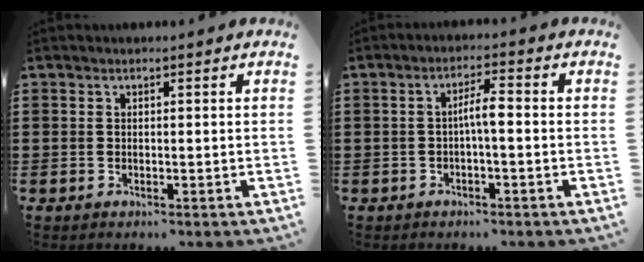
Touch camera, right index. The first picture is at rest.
{"total": 3.3, "force": [-0.5, 0.5, 3.3], "torque": [-0.061, 0.006, -0.013]}